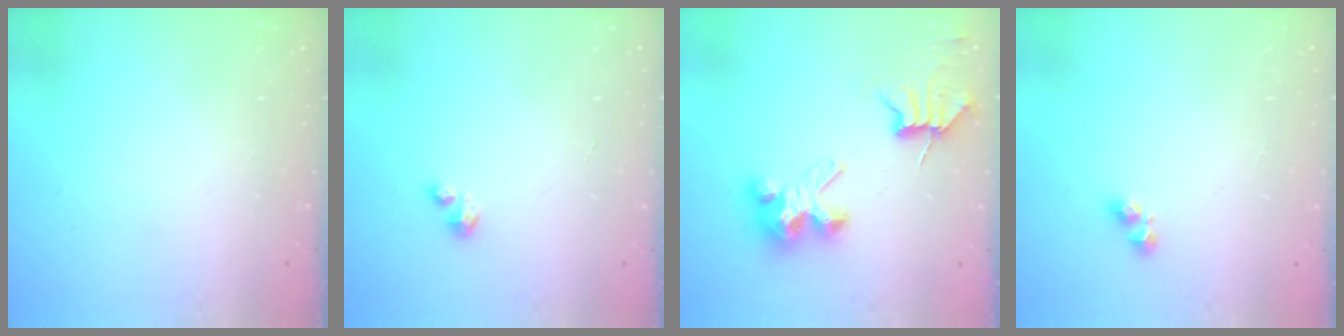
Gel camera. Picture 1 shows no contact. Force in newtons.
{"total": 2.1, "press": 2.0, "slide": 0.5}
{"total": 7.7, "press": 7.7, "slide": 0.7}
{"total": 2.9, "press": 2.6, "slide": 1.1}